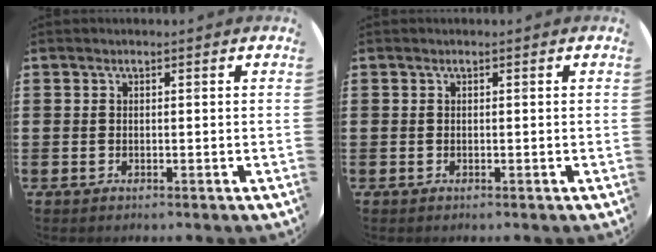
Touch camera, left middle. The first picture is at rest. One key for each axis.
{"total": 0.0}